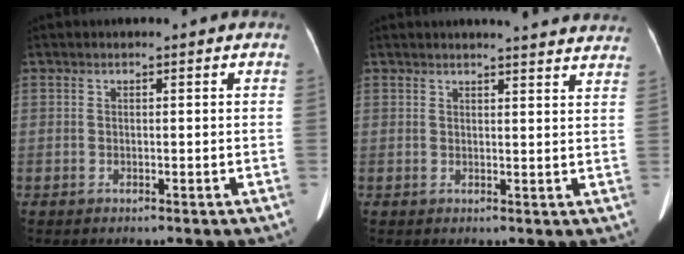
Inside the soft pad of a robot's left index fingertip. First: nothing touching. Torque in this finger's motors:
{"motor_torque": [0.54, -0.77, 0.01, 0.01]}